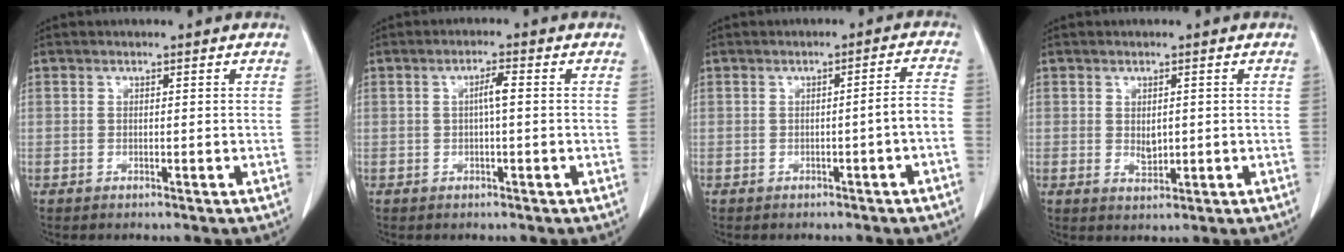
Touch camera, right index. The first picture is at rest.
{"total": 2.3, "force": [0.2, 0.2, 2.3], "torque": [-0.041, 0.003, 0.004]}
{"total": 3.1, "force": [-1.3, -0.4, 2.8], "torque": [-0.034, 0.008, -0.019]}
{"total": 2.2, "force": [0.2, 1.3, 1.8], "torque": [-0.030, -0.007, 0.009]}